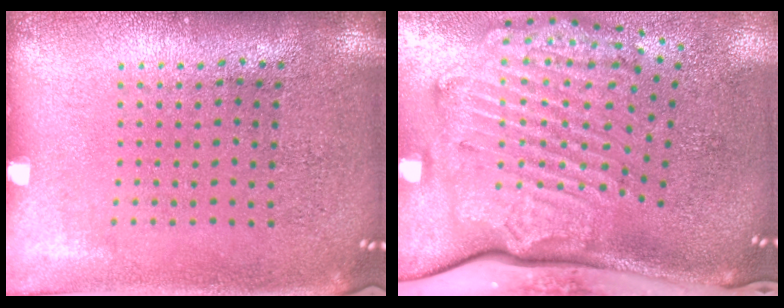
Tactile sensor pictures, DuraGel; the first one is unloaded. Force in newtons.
{"total": 3.5, "press": 2.4, "slide": 2.5}